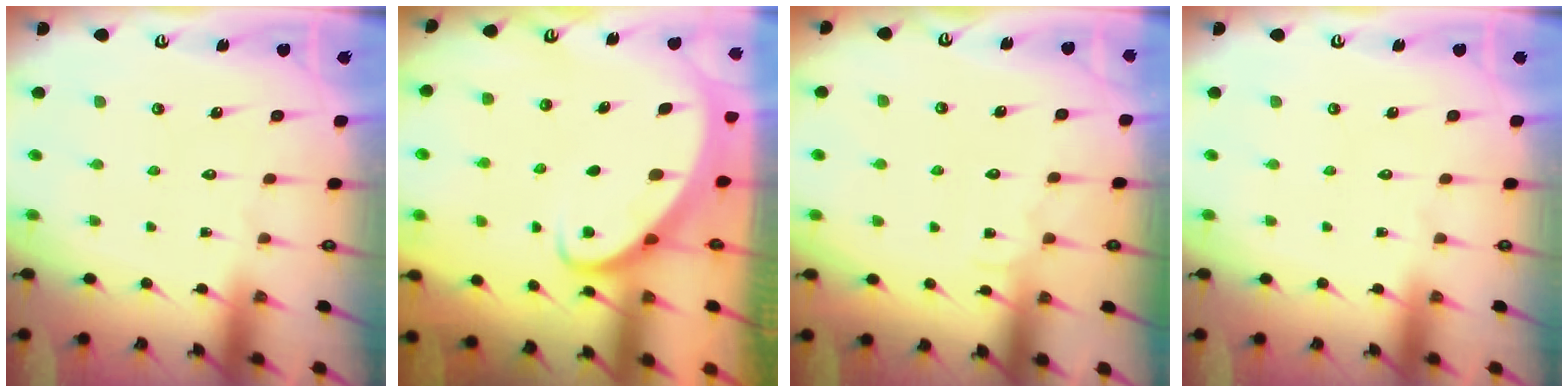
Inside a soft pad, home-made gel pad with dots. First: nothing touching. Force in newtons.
{"total": 2.6, "press": 2.6, "slide": 0.3}
{"total": 3.9, "press": 3.9, "slide": 0.4}
{"total": 0.0}